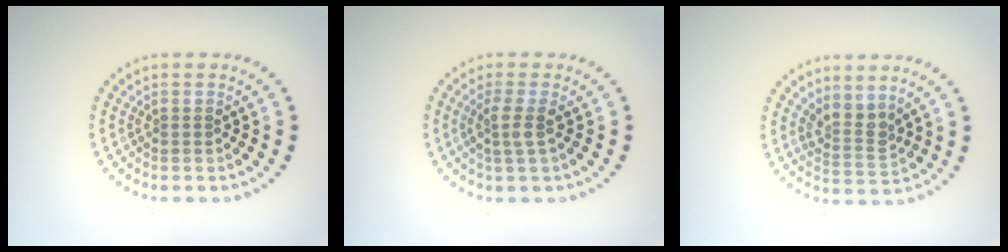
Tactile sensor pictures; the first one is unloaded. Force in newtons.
{"total": 1.9, "press": 1.5, "slide": 1.2}
{"total": 2.6, "press": 1.9, "slide": 1.7}